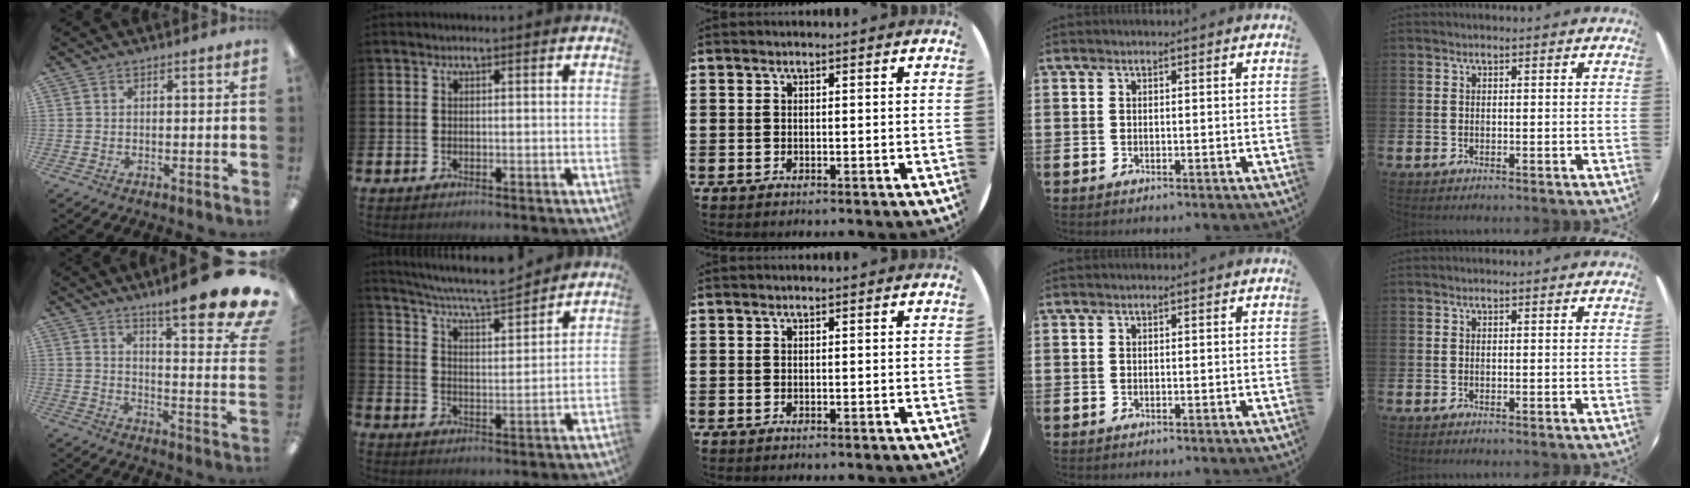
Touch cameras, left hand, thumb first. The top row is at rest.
{"thumb": {"total": 14.3, "force": [10.8, 1.9, 9.2], "torque": [-0.133, -0.096, 0.171]}, "index": {"total": 6.9, "force": [6.6, 0.2, 1.9], "torque": [-0.067, -0.048, 0.115]}}